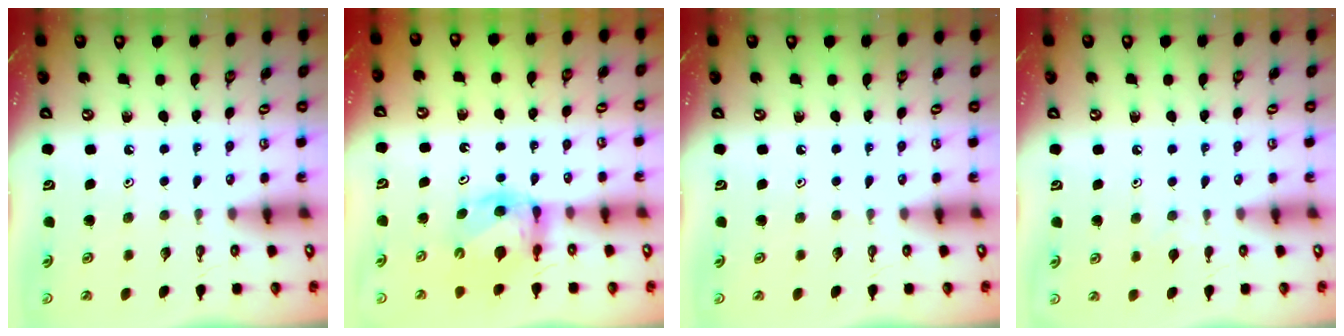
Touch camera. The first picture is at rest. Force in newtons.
{"total": 6.8, "press": 6.8, "slide": 0.4}
{"total": 0.0}
{"total": 3.7, "press": 3.7, "slide": 0.7}